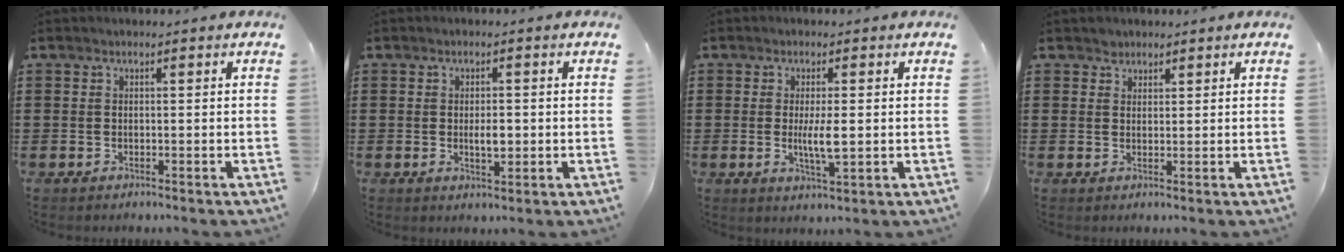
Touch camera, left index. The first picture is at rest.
{"total": 3.0, "force": [-0.1, 1.1, 2.7], "torque": [-0.044, -0.004, -0.004]}
{"total": 4.8, "force": [-0.1, 0.9, 4.7], "torque": [-0.091, -0.006, -0.005]}
{"total": 1.6, "force": [1.2, 1.0, 0.0], "torque": [0.005, -0.001, 0.023]}